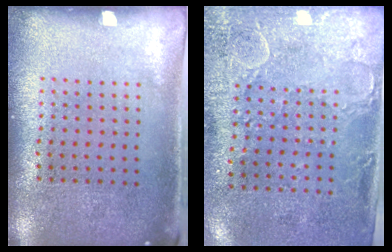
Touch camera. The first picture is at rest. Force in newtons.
{"total": 3.0, "press": 2.3, "slide": 1.9}